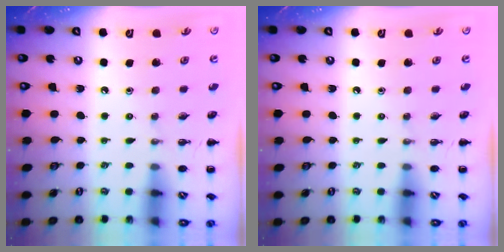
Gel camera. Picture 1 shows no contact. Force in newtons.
{"total": 0.0}